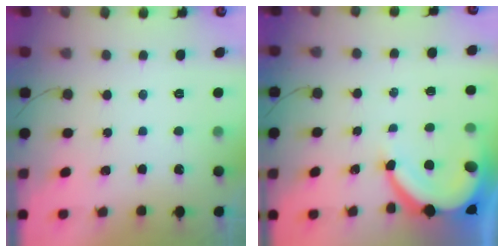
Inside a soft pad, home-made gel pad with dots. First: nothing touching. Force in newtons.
{"total": 7.3, "press": 7.2, "slide": 0.8}